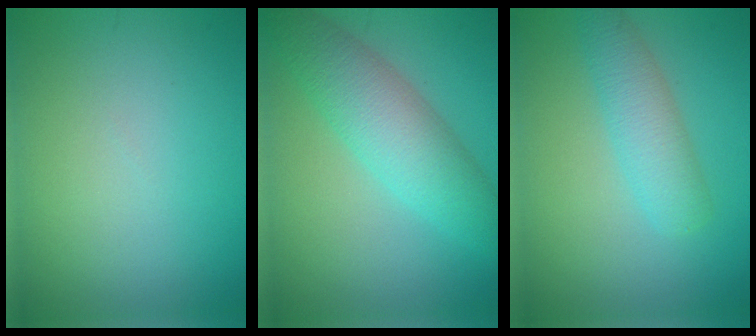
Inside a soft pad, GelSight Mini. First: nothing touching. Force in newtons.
{"total": 5.8, "press": 5.8, "slide": 0.1}
{"total": 3.4, "press": 3.4, "slide": 0.1}